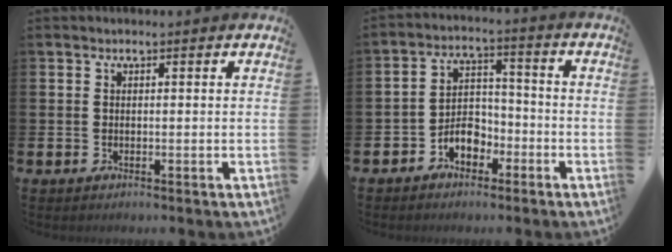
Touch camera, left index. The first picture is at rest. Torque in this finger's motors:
{"motor_torque": [0.56, 0.11, 0.16, 0.09]}